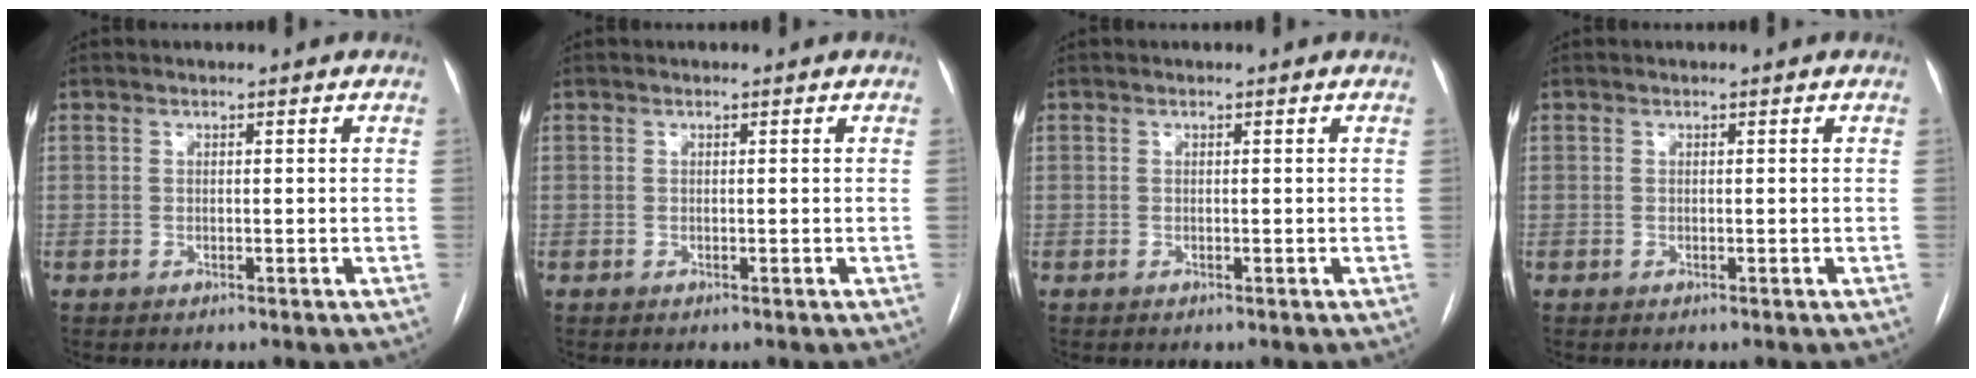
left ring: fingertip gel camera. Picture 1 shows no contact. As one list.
[{"total": 0.0}, {"total": 0.0}, {"total": 0.0}]